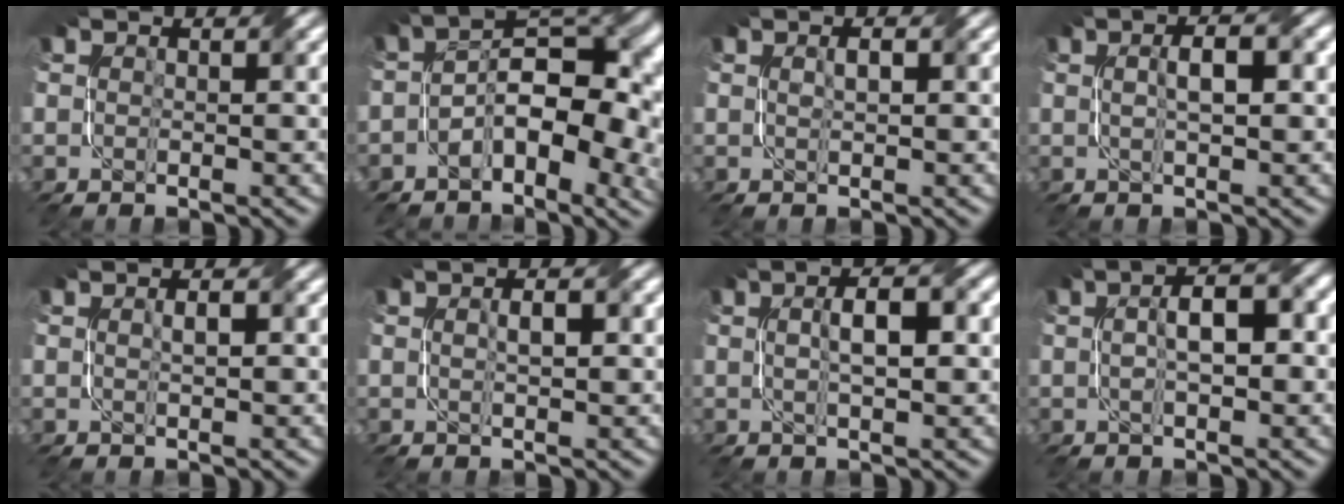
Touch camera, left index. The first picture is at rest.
{"total": 10.7, "force": [-2.1, 5.5, 8.9], "torque": [-0.114, 0.010, -0.037]}
{"total": 0.5, "force": [0.1, -0.3, 0.4], "torque": [-0.012, 0.005, 0.005]}
{"total": 2.4, "force": [0.3, 0.0, 2.3], "torque": [-0.045, 0.009, 0.007]}
{"total": 0.6, "force": [0.1, -0.4, 0.4], "torque": [-0.011, 0.005, 0.004]}
{"total": 1.2, "force": [0.2, -0.2, 1.1], "torque": [-0.023, 0.005, 0.005]}
{"total": 3.2, "force": [0.4, 0.3, 3.1], "torque": [-0.056, 0.011, 0.009]}
{"total": 4.1, "force": [0.2, 1.1, 3.9], "torque": [-0.067, 0.009, 0.003]}